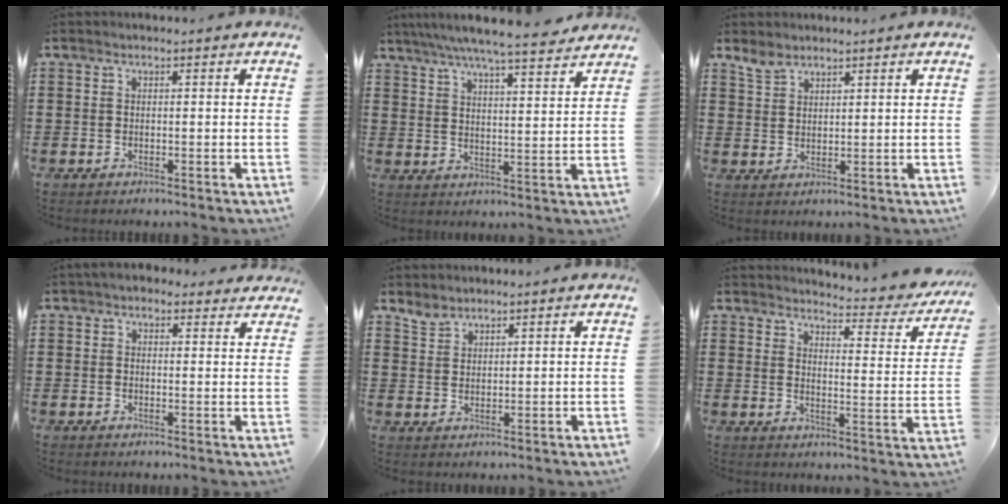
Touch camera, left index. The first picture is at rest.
{"total": 6.3, "force": [5.7, -0.3, 2.7], "torque": [-0.071, -0.028, 0.098]}
{"total": 2.7, "force": [2.3, 1.1, 0.8], "torque": [-0.020, 0.001, 0.046]}
{"total": 2.8, "force": [2.3, 1.4, 0.7], "torque": [-0.023, 0.002, 0.042]}
{"total": 2.5, "force": [2.2, 1.0, 0.3], "torque": [-0.012, 0.000, 0.044]}
{"total": 3.4, "force": [3.2, -0.1, 0.8], "torque": [-0.022, -0.038, 0.046]}